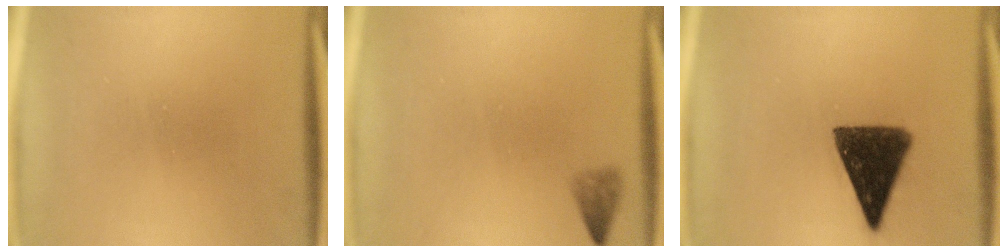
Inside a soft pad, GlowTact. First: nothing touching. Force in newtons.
{"total": 2.1}
{"total": 12.8}